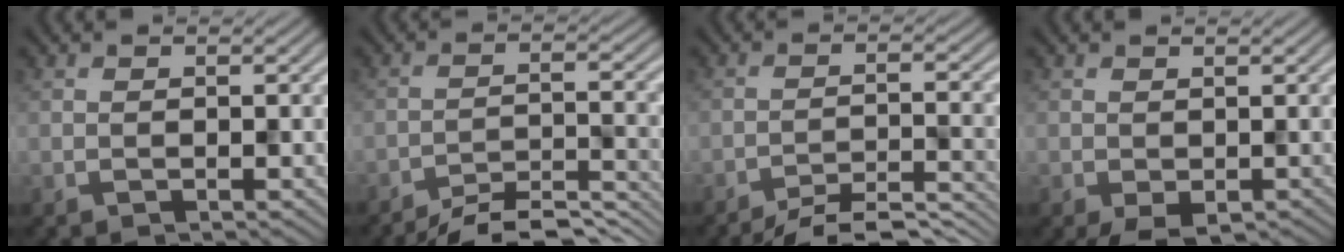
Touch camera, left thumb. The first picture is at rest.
{"total": 8.0, "force": [-7.1, 1.5, 3.5], "torque": [-0.065, 0.000, -0.104]}
{"total": 7.3, "force": [-6.4, 1.3, 3.4], "torque": [-0.064, 0.000, -0.094]}
{"total": 3.1, "force": [-1.6, 1.8, 2.0], "torque": [-0.043, -0.011, -0.027]}